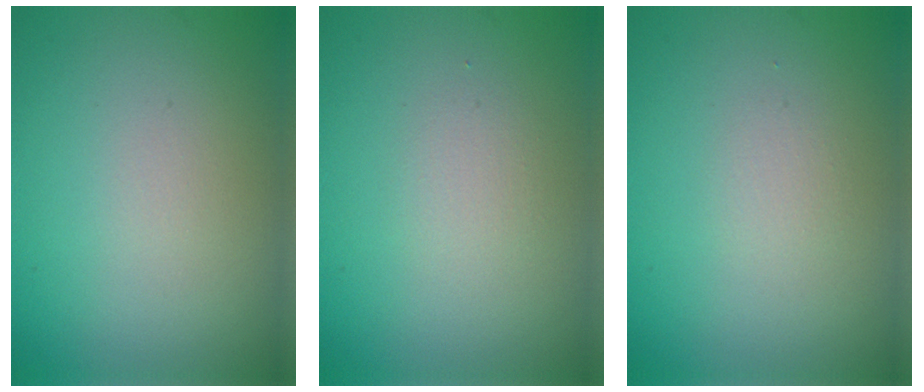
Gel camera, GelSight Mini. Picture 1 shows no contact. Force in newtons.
{"total": 1.1, "press": 1.1, "slide": 0.0}
{"total": 0.8, "press": 0.8, "slide": 0.0}